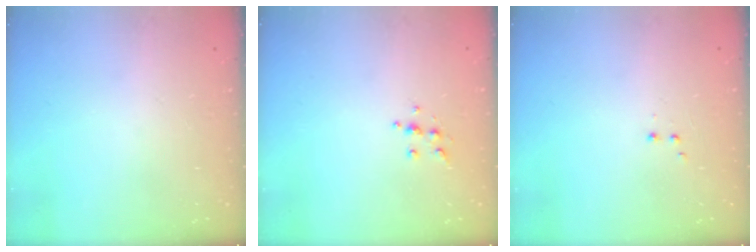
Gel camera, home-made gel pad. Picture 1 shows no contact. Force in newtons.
{"total": 6.7, "press": 6.7, "slide": 0.8}
{"total": 1.9, "press": 1.8, "slide": 0.5}